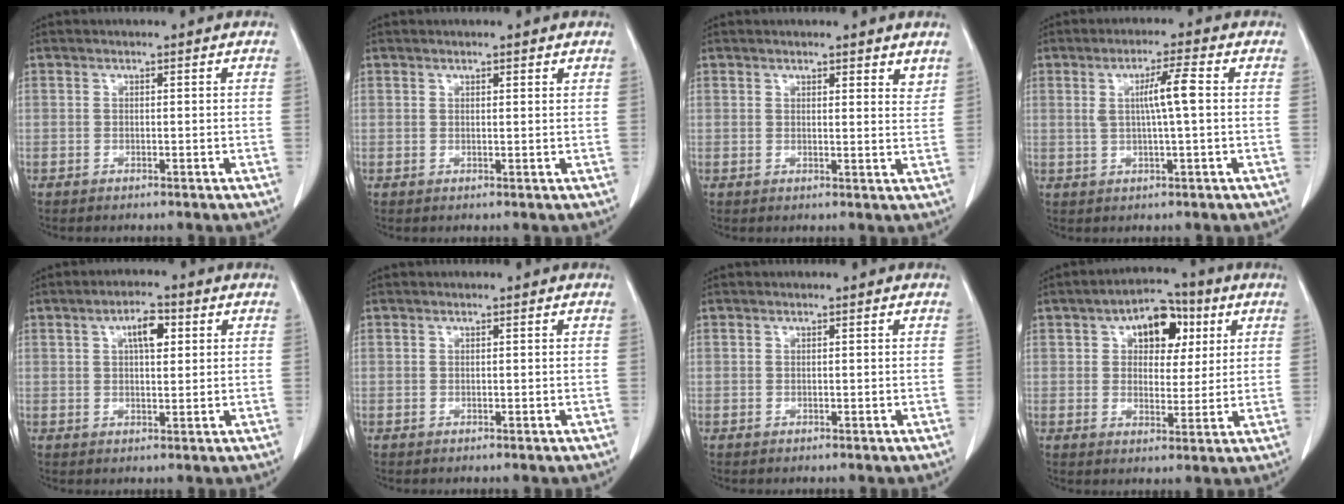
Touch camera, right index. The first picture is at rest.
{"total": 1.3, "force": [0.8, 0.5, 0.8], "torque": [-0.020, 0.001, 0.014]}
{"total": 4.1, "force": [3.1, 1.4, 2.4], "torque": [-0.032, -0.005, 0.043]}
{"total": 5.6, "force": [0.8, 0.5, 5.5], "torque": [-0.100, 0.006, 0.015]}
{"total": 5.4, "force": [1.9, 2.3, 4.6], "torque": [-0.083, 0.010, 0.034]}
{"total": 0.0}
{"total": 0.0}
{"total": 11.5, "force": [4.2, 6.8, 8.2], "torque": [-0.136, 0.033, 0.070]}